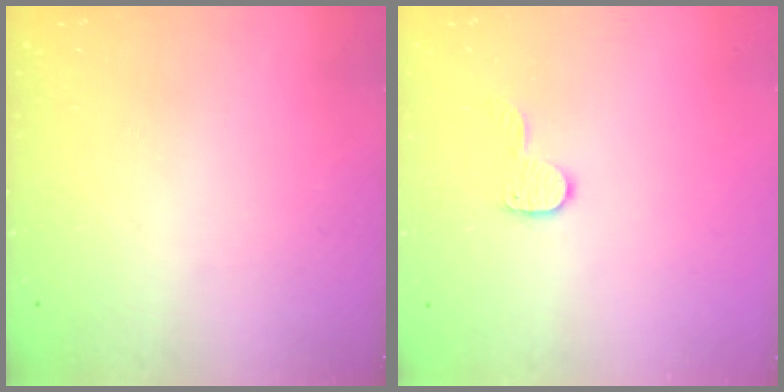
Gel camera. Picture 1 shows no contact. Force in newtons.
{"total": 5.9, "press": 5.9, "slide": 0.5}